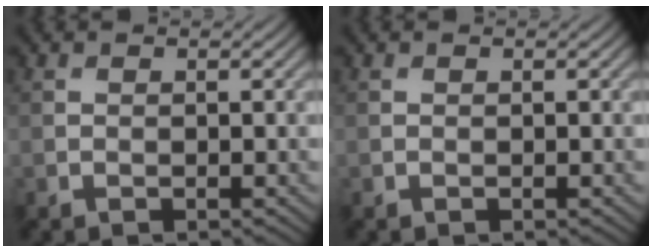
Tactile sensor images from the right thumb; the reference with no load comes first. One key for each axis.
{"total": 0.0}